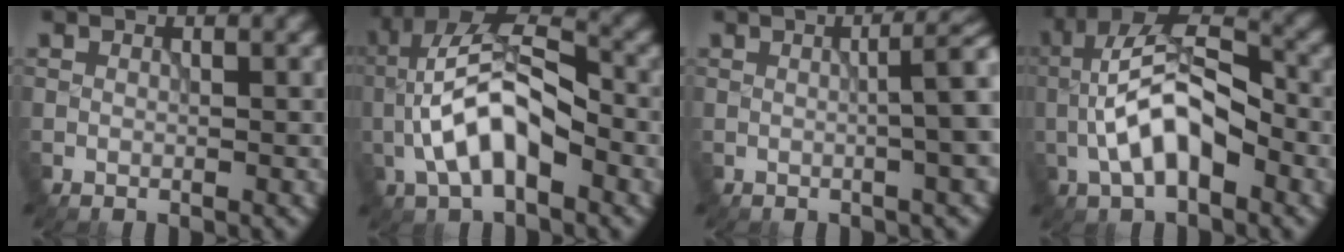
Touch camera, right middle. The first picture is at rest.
{"total": 8.4, "force": [-2.4, 3.9, 7.1], "torque": [-0.141, 0.022, -0.049]}
{"total": 6.1, "force": [0.4, 2.0, 5.8], "torque": [-0.041, 0.017, 0.003]}
{"total": 8.0, "force": [-2.2, 3.7, 6.8], "torque": [-0.133, 0.021, -0.045]}